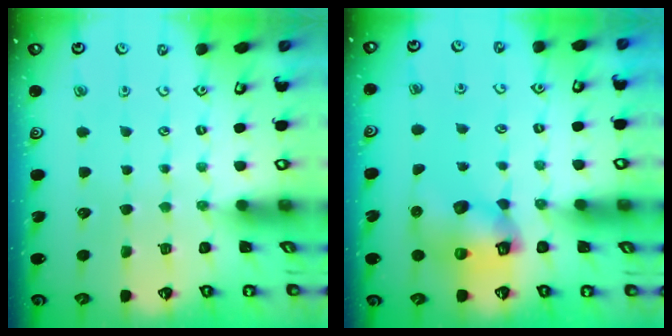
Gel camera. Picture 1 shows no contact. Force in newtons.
{"total": 10.6, "press": 10.4, "slide": 1.8}